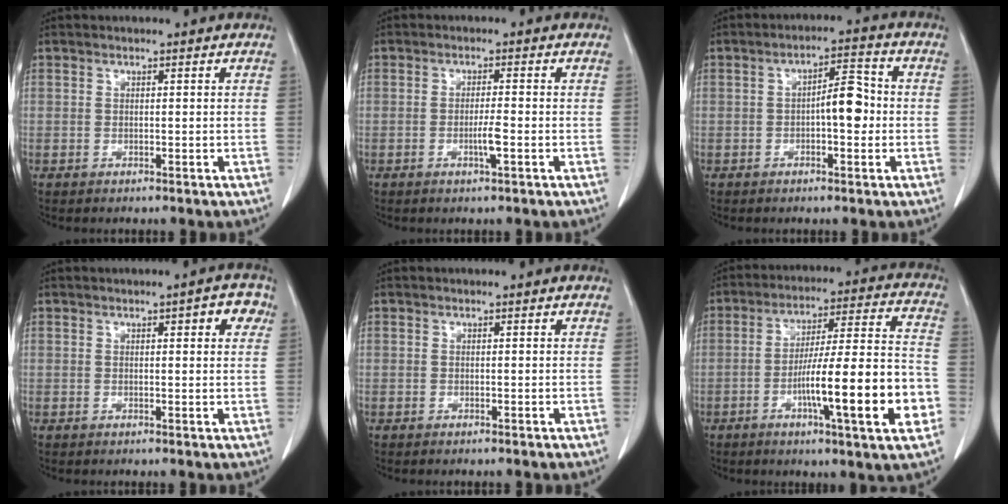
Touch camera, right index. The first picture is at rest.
{"total": 2.4, "force": [-0.7, -0.1, 2.3], "torque": [-0.040, -0.001, -0.011]}
{"total": 5.4, "force": [-0.4, 1.8, 5.1], "torque": [-0.074, 0.021, -0.005]}
{"total": 3.4, "force": [1.4, 1.0, 3.0], "torque": [-0.032, 0.008, 0.014]}
{"total": 0.0}
{"total": 17.8, "force": [-5.3, 0.8, 17.0], "torque": [-0.248, 0.006, -0.078]}